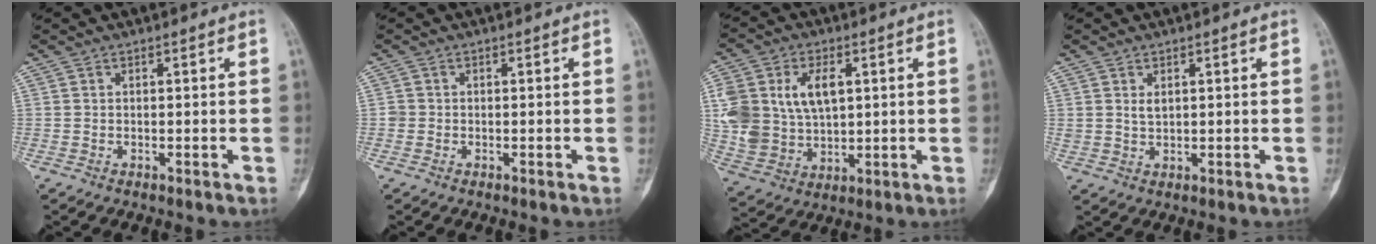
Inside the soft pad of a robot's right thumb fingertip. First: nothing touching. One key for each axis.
{"total": 1.0, "fx": -0.1, "fy": 1.0, "fz": 0.1, "tx": 0.003, "ty": 0.004, "tz": -0.002}
{"total": 16.3, "fx": 3.9, "fy": 11.1, "fz": 11.3, "tx": -0.235, "ty": -0.006, "tz": 0.089}
{"total": 2.0, "fx": 0.9, "fy": 1.2, "fz": 1.3, "tx": -0.022, "ty": -0.006, "tz": 0.022}